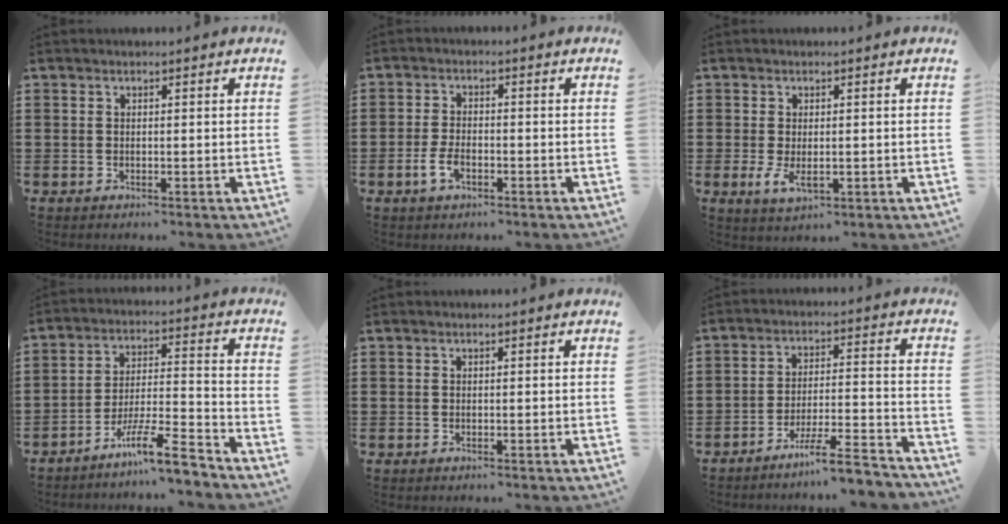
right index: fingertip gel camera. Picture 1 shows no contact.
{"total": 3.4, "force": [-1.5, 1.7, 2.5], "torque": [-0.058, -0.002, -0.031]}
{"total": 3.0, "force": [-0.4, 1.3, 2.7], "torque": [-0.065, -0.006, -0.010]}
{"total": 9.9, "force": [-8.0, 0.9, 5.9], "torque": [-0.106, 0.013, -0.153]}
{"total": 0.0}
{"total": 7.3, "force": [-6.3, 0.2, 3.6], "torque": [-0.060, 0.001, -0.119]}